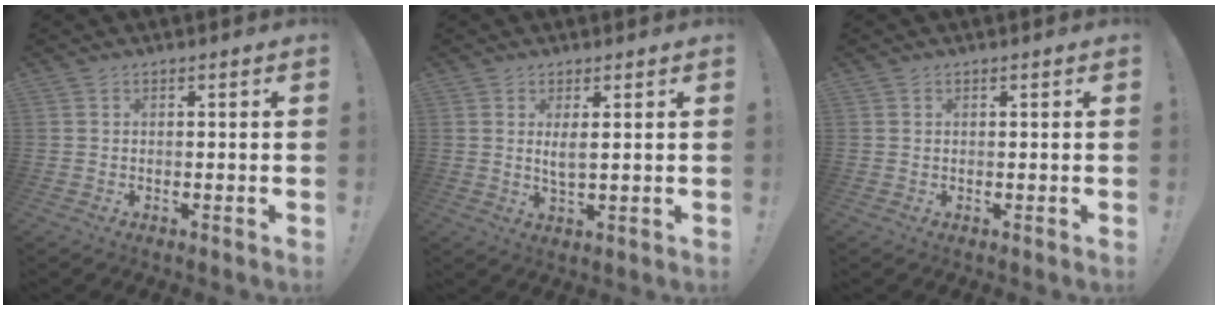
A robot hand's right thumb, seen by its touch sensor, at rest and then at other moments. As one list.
[{"total": 3.7, "force": [1.1, 0.8, 3.4], "torque": [-0.059, -0.008, 0.018]}, {"total": 0.0}]